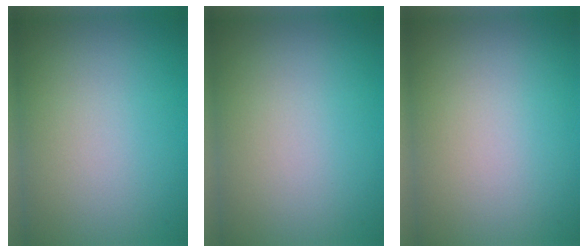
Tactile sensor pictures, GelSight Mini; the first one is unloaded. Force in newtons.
{"total": 0.0}
{"total": 0.0}